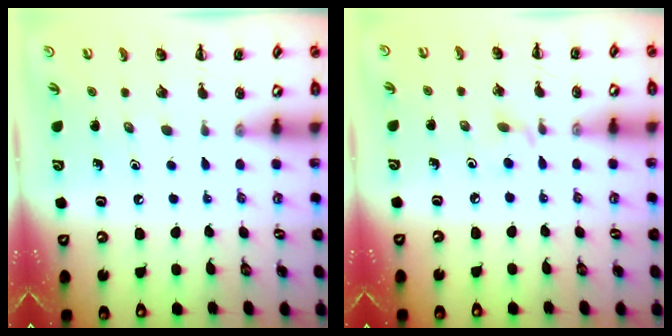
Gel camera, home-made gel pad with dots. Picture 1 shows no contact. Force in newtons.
{"total": 2.9, "press": 2.7, "slide": 1.2}